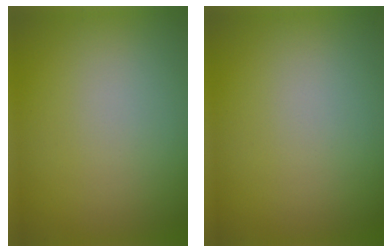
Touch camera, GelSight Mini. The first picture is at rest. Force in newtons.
{"total": 0.0}